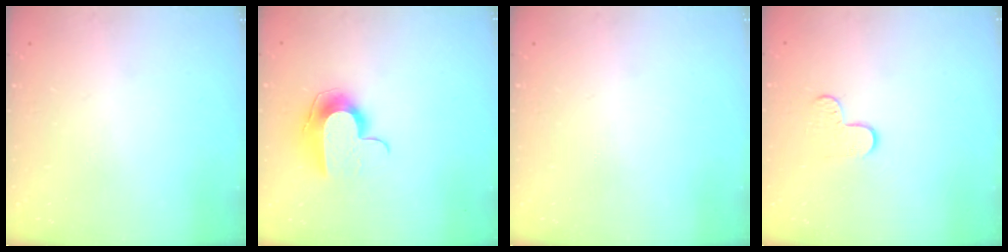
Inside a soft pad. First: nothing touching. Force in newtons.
{"total": 9.9, "press": 9.9, "slide": 0.2}
{"total": 0.0}
{"total": 4.5, "press": 4.5, "slide": 0.4}